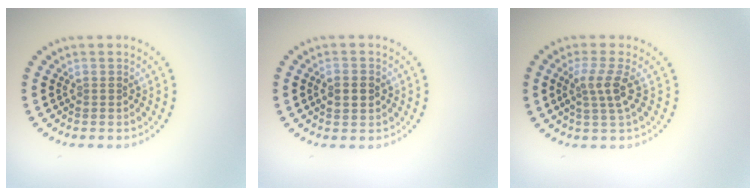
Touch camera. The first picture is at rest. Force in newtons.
{"total": 2.5, "press": 2.5, "slide": 0.1}
{"total": 2.7, "press": 2.0, "slide": 1.8}